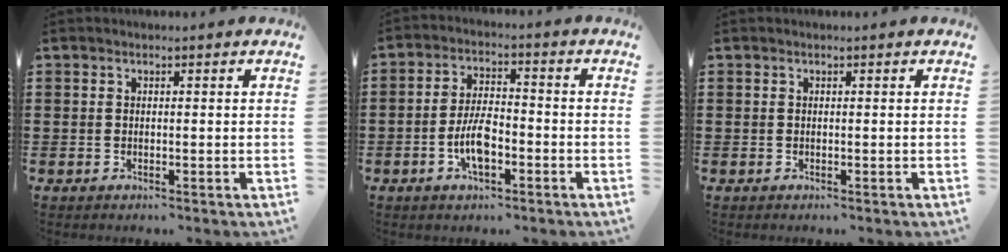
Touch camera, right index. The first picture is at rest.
{"total": 6.4, "force": [-2.3, 2.7, 5.4], "torque": [-0.124, -0.001, -0.049]}
{"total": 0.0}